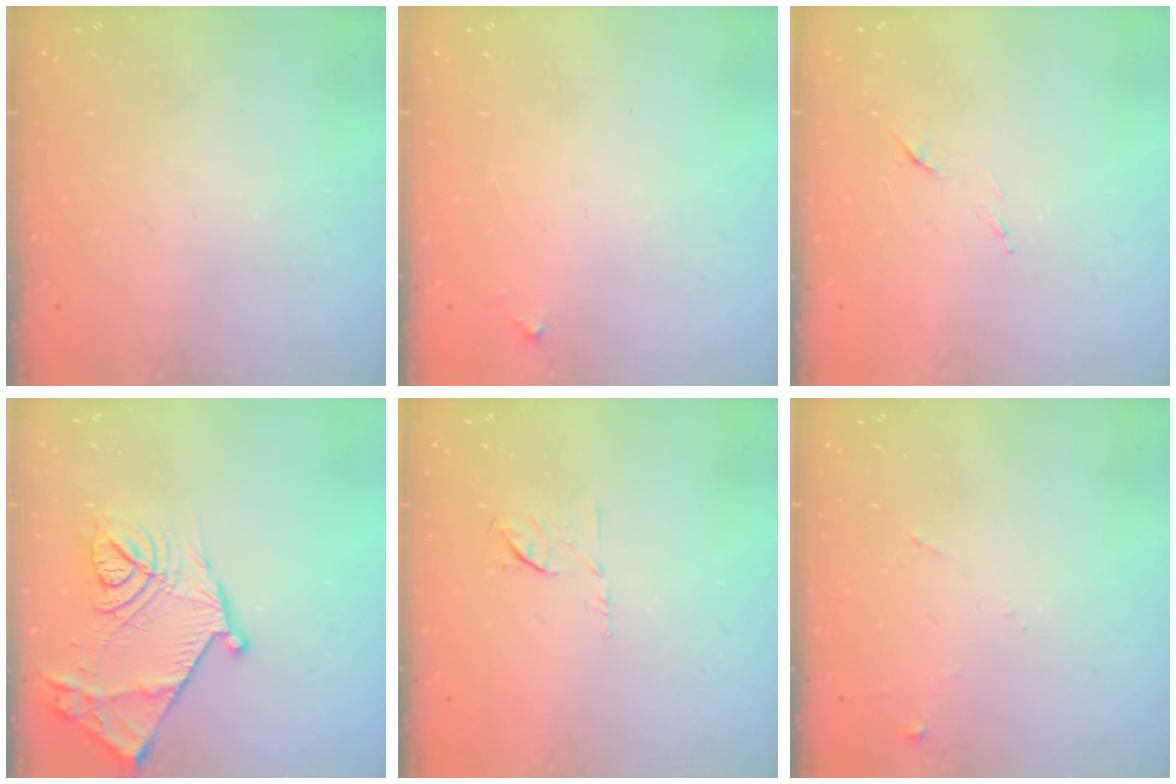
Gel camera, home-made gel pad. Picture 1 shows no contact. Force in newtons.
{"total": 3.5, "press": 3.5, "slide": 0.3}
{"total": 6.8, "press": 6.8, "slide": 0.8}
{"total": 19.0, "press": 19.0, "slide": 0.7}
{"total": 6.1, "press": 6.0, "slide": 1.1}
{"total": 5.9, "press": 5.8, "slide": 0.7}